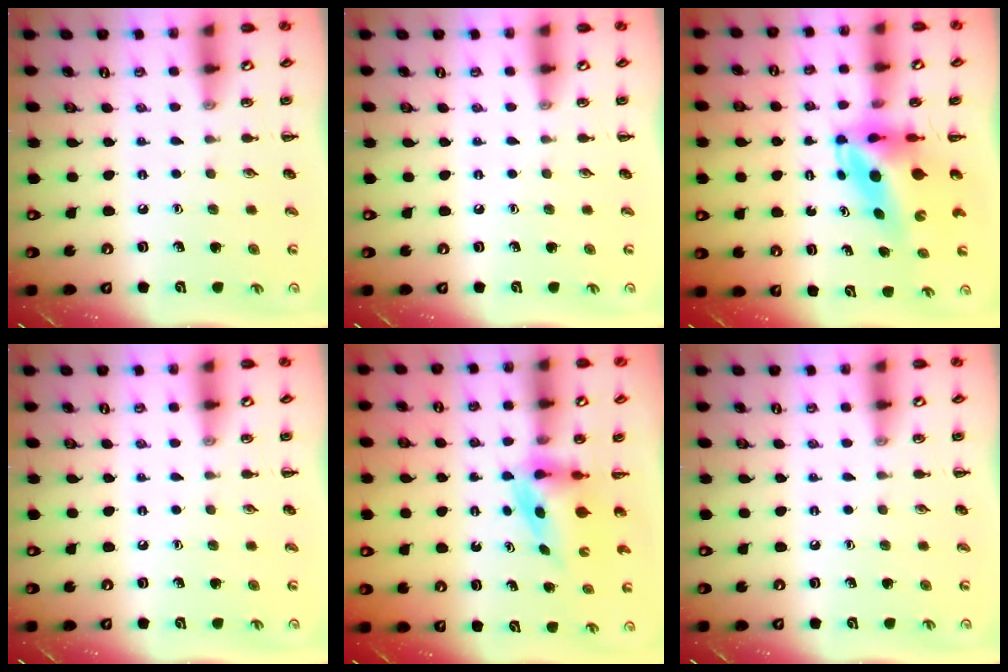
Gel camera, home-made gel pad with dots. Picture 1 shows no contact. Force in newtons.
{"total": 0.0}
{"total": 6.1, "press": 5.8, "slide": 2.0}
{"total": 0.0}
{"total": 5.2, "press": 5.1, "slide": 0.6}
{"total": 0.0}